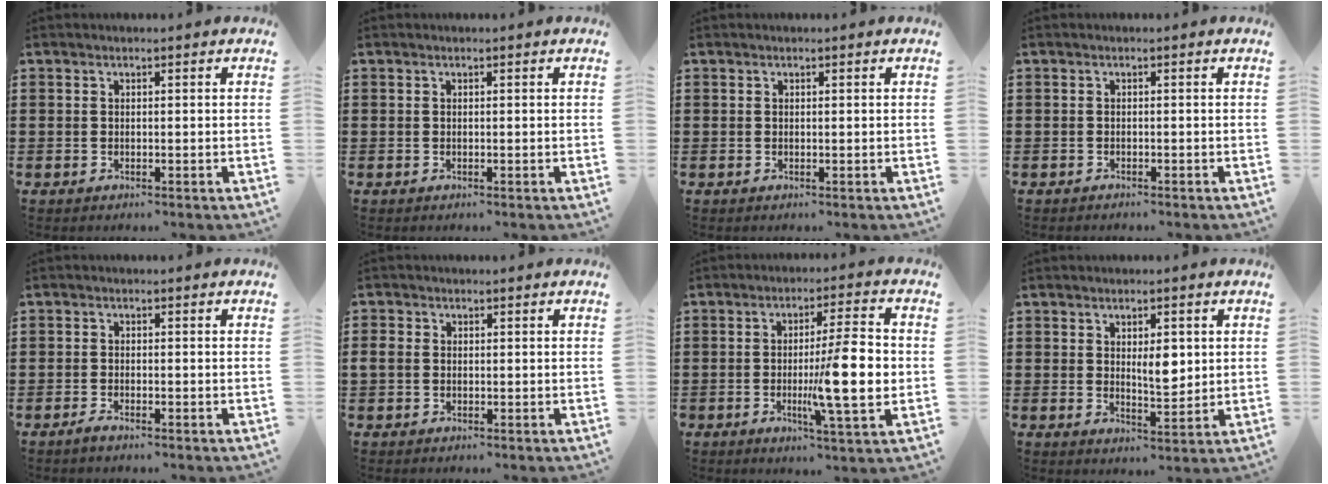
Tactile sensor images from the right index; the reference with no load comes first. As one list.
[{"total": 0.0}, {"total": 0.0}, {"total": 0.6, "force": [-0.6, 0.0, 0.0], "torque": [-0.002, -0.003, -0.013]}, {"total": 1.1, "force": [-1.0, 0.0, 0.5], "torque": [-0.019, -0.006, -0.020]}, {"total": 1.4, "force": [-0.1, 1.2, 0.7], "torque": [-0.017, 0.005, -0.002]}, {"total": 11.9, "force": [-1.2, 1.9, 11.7], "torque": [-0.188, -0.009, -0.024]}, {"total": 4.4, "force": [1.0, 1.9, 3.8], "torque": [-0.062, -0.001, 0.013]}]